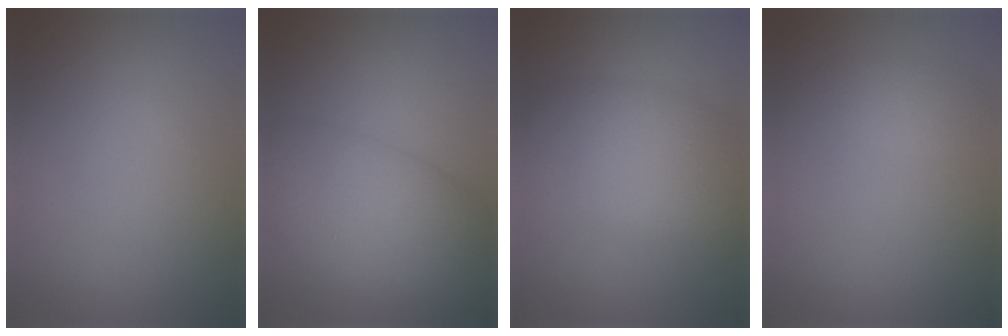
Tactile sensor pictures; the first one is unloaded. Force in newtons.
{"total": 8.1, "press": 8.1, "slide": 0.2}
{"total": 5.6, "press": 5.6, "slide": 0.2}
{"total": 1.2, "press": 1.2, "slide": 0.0}